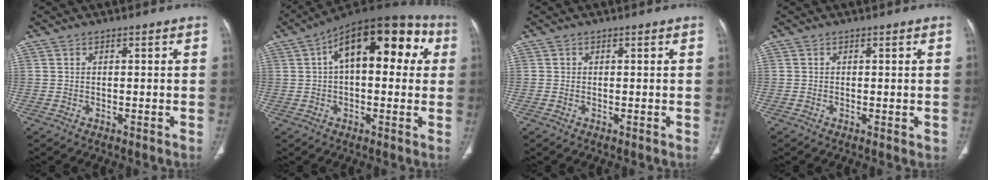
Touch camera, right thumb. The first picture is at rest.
{"total": 19.1, "force": [5.0, 9.6, 15.7], "torque": [-0.191, 0.041, 0.063]}
{"total": 0.0}
{"total": 1.1, "force": [-0.4, 0.4, 1.0], "torque": [-0.013, -0.002, -0.005]}